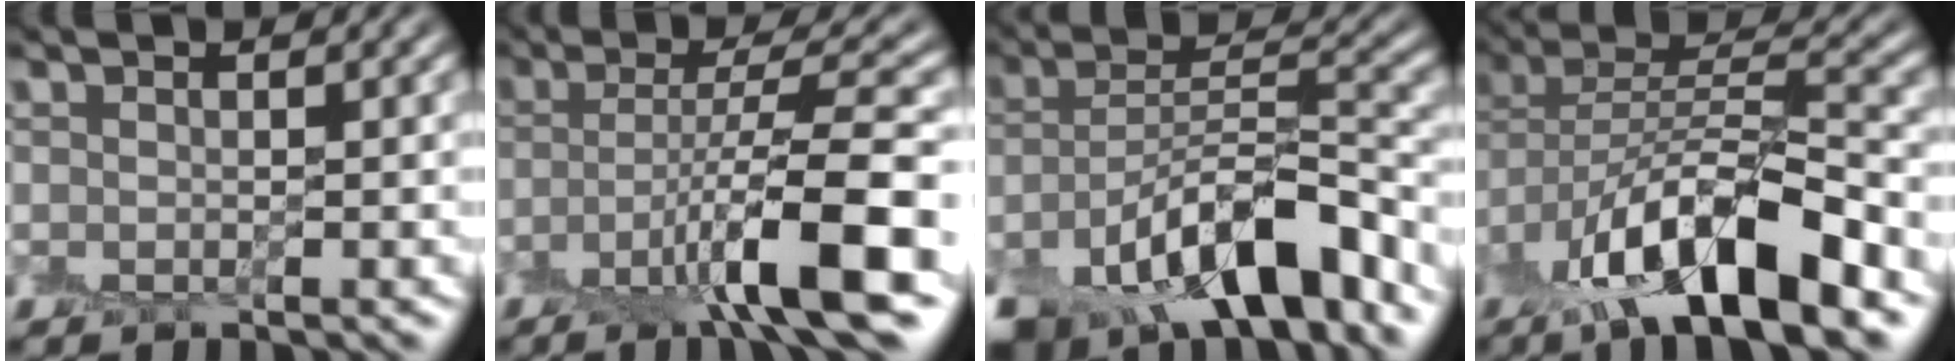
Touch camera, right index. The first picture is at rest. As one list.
[{"total": 8.4, "force": [-3.4, 1.2, 7.6], "torque": [-0.116, 0.011, -0.066]}, {"total": 11.0, "force": [-7.4, 4.2, 6.9], "torque": [-0.110, 0.003, -0.137]}, {"total": 11.5, "force": [-6.3, 4.0, 8.7], "torque": [-0.150, 0.006, -0.118]}]